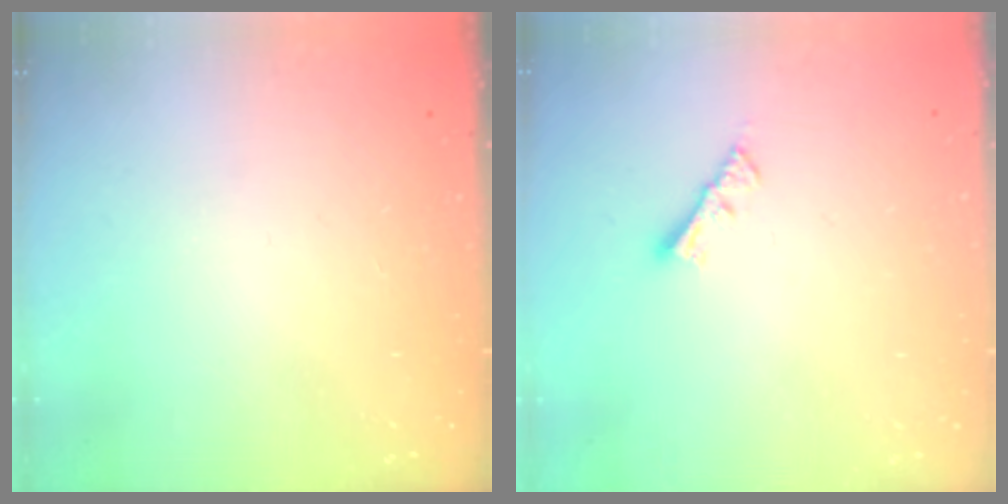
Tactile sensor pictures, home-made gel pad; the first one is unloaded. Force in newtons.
{"total": 4.2, "press": 4.2, "slide": 0.3}